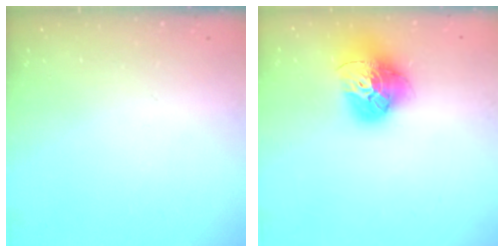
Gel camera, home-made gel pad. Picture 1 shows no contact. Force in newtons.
{"total": 18.0, "press": 17.9, "slide": 1.8}